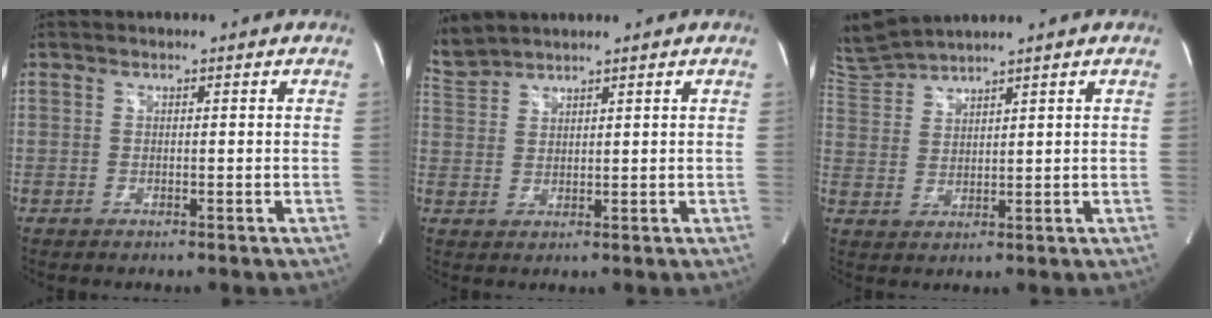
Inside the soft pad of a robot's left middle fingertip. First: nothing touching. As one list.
[{"total": 3.7, "force": [3.7, -0.1, 0.0], "torque": [-0.019, 0.017, 0.085]}, {"total": 5.8, "force": [5.6, -1.1, 0.8], "torque": [-0.034, 0.004, 0.124]}]